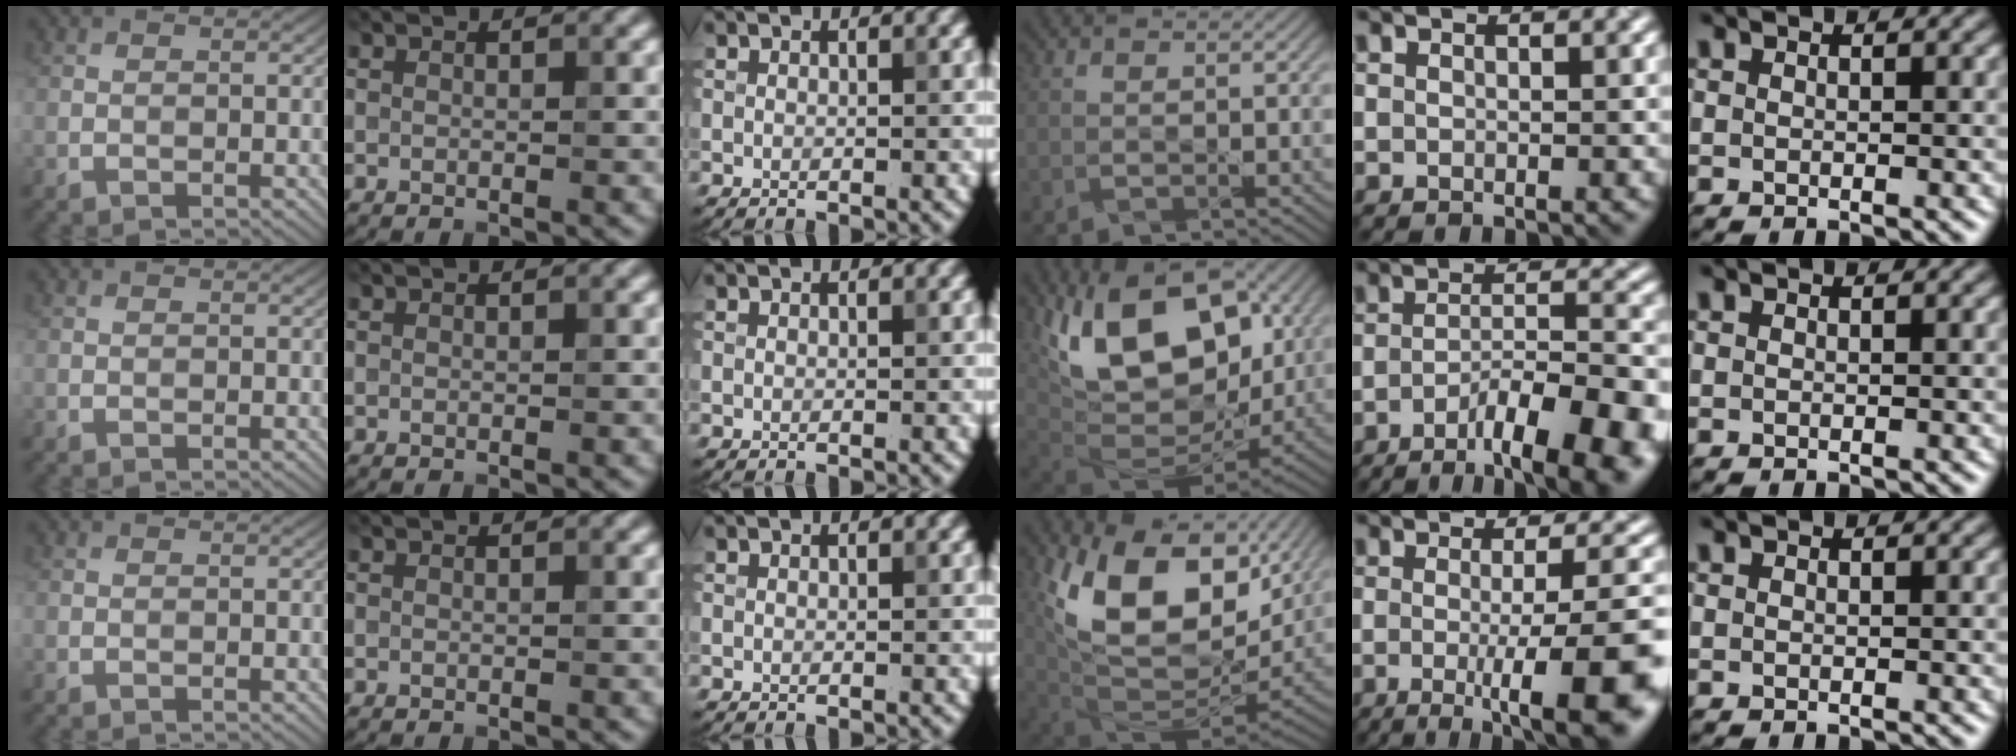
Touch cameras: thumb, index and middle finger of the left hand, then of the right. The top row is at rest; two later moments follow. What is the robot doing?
{"motion": "assemble", "object": "legos"}